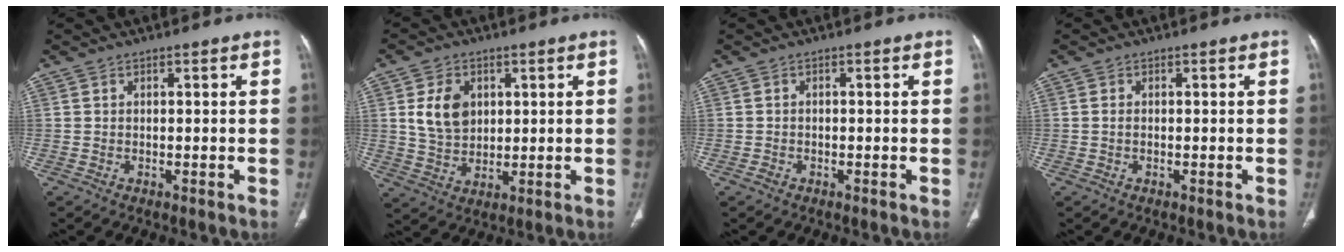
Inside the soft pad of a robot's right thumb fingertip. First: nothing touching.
{"total": 8.5, "force": [2.3, 6.2, 5.3], "torque": [-0.075, -0.012, 0.050]}
{"total": 1.0, "force": [-0.6, 0.7, 0.3], "torque": [-0.007, 0.004, -0.012]}
{"total": 0.7, "force": [-0.1, 0.5, 0.6], "torque": [-0.012, 0.000, -0.002]}